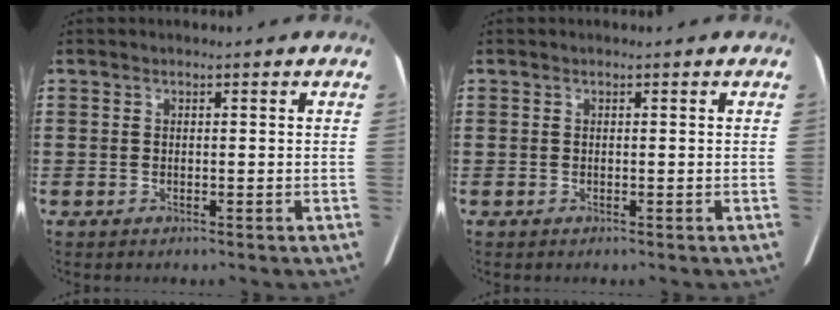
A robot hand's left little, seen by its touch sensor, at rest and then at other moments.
{"total": 0.0}